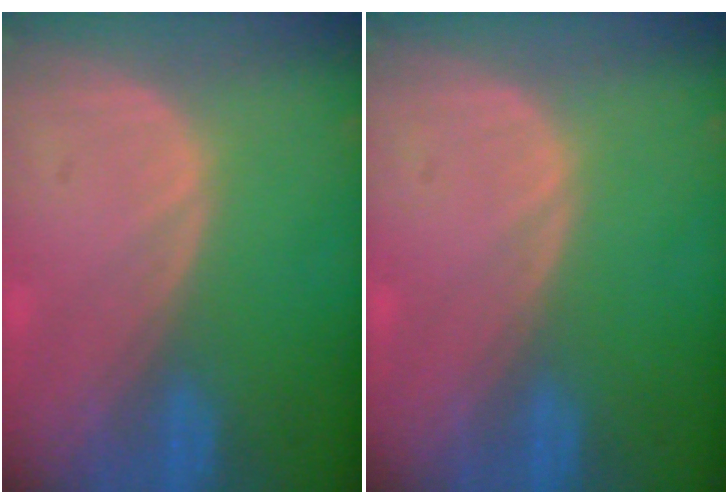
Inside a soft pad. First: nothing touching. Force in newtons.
{"total": 0.0}